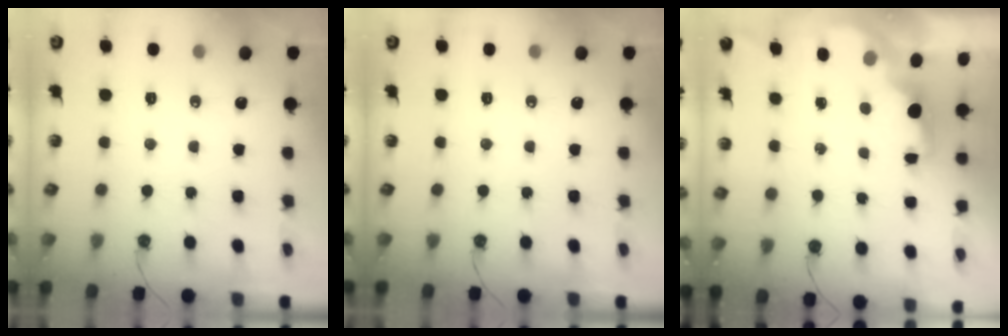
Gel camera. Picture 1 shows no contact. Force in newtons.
{"total": 0.0}
{"total": 1.6, "press": 1.4, "slide": 0.7}